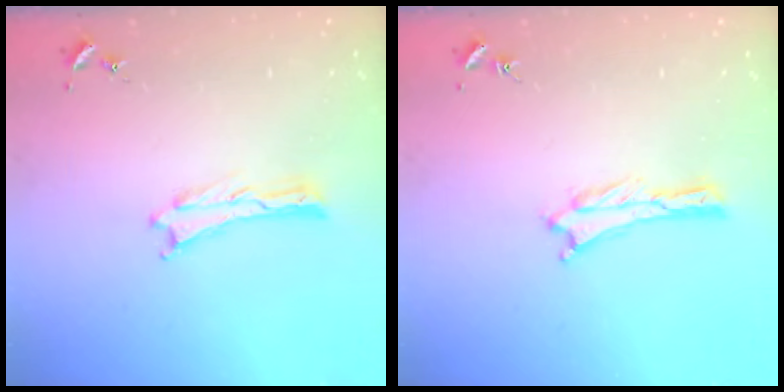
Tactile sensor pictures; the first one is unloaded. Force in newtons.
{"total": 0.0}